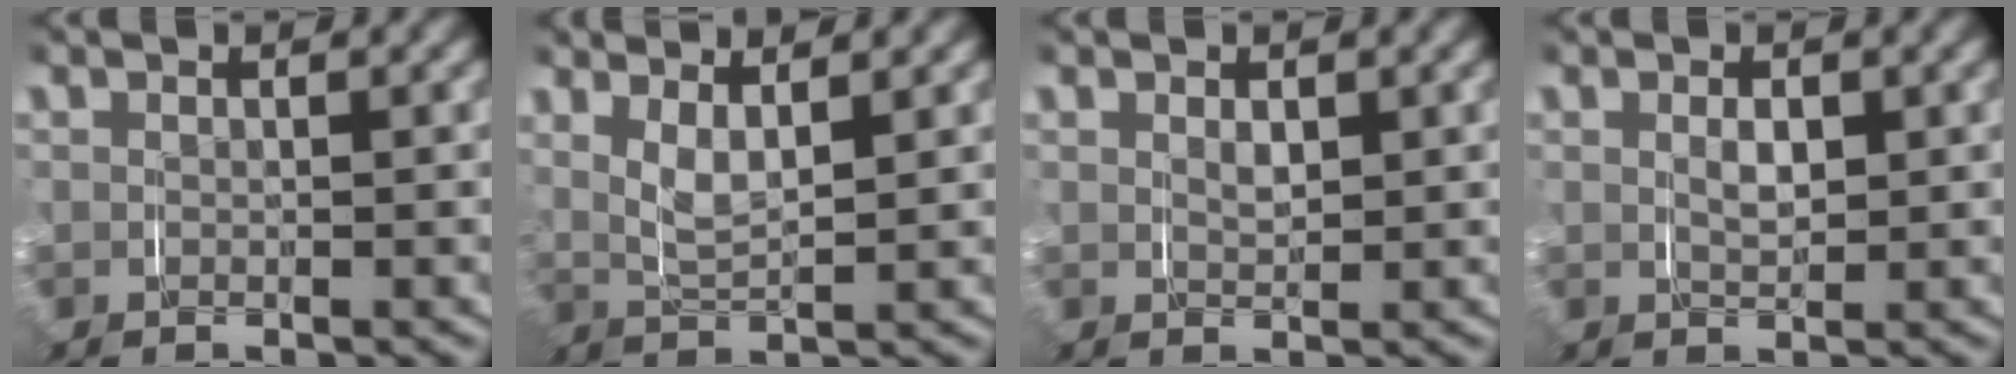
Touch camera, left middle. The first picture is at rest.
{"total": 4.0, "force": [1.7, 1.9, 3.1], "torque": [-0.066, -0.008, 0.034]}
{"total": 1.2, "force": [0.7, 0.5, 0.8], "torque": [-0.014, -0.009, 0.018]}
{"total": 1.8, "force": [0.5, 0.9, 1.4], "torque": [-0.026, -0.009, 0.015]}